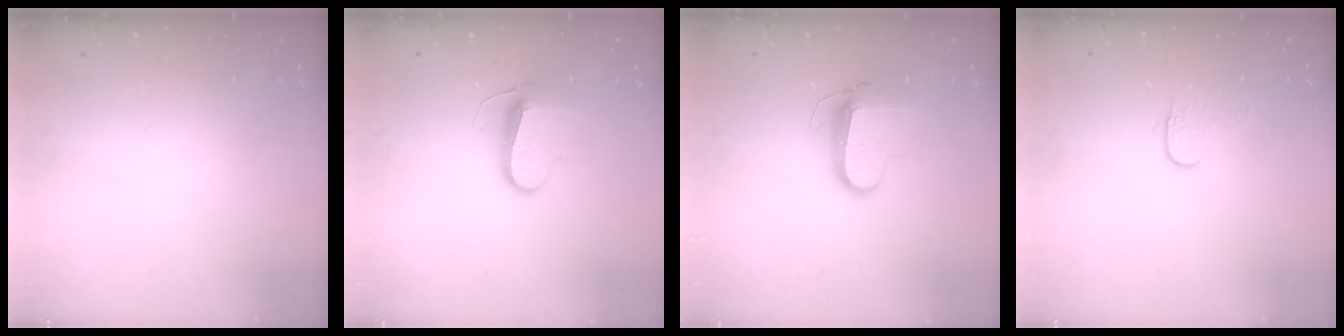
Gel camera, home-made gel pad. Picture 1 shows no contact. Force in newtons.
{"total": 9.0, "press": 9.0, "slide": 0.6}
{"total": 10.3, "press": 10.3, "slide": 1.1}
{"total": 4.0, "press": 3.9, "slide": 0.5}